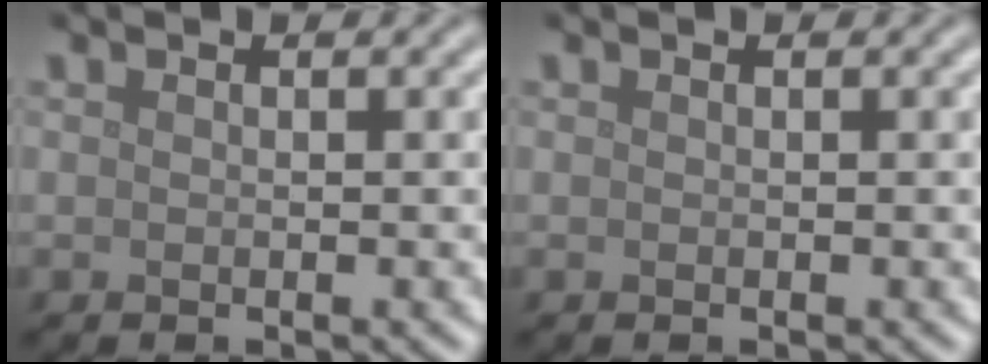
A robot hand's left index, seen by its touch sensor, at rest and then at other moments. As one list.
[{"total": 0.0}]